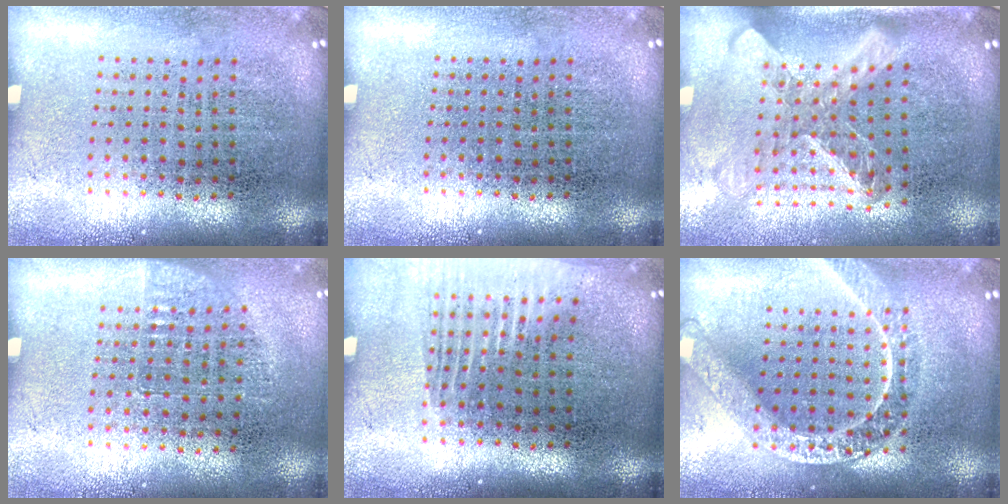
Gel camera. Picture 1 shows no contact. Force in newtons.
{"total": 0.0}
{"total": 1.6, "press": 1.3, "slide": 1.0}
{"total": 0.7, "press": 0.6, "slide": 0.4}
{"total": 1.4, "press": 1.2, "slide": 0.7}
{"total": 1.7, "press": 1.7, "slide": 0.2}